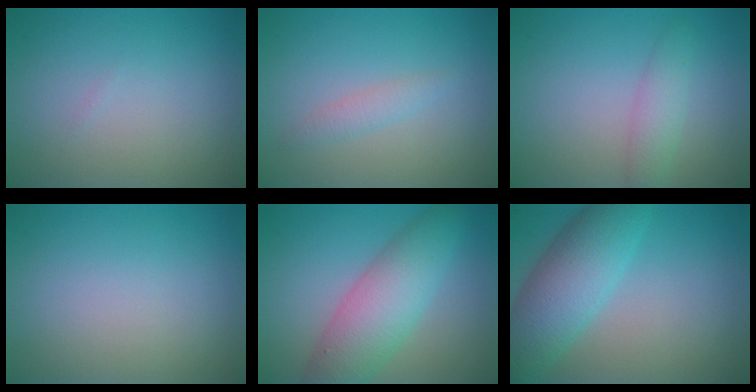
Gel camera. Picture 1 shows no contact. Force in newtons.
{"total": 1.3, "press": 1.3, "slide": 0.0}
{"total": 2.2, "press": 2.2, "slide": 0.0}
{"total": 0.0}
{"total": 6.7, "press": 6.7, "slide": 0.2}
{"total": 6.9, "press": 6.9, "slide": 0.2}